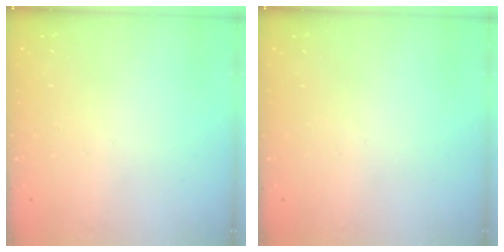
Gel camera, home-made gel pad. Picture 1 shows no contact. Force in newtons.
{"total": 0.0}